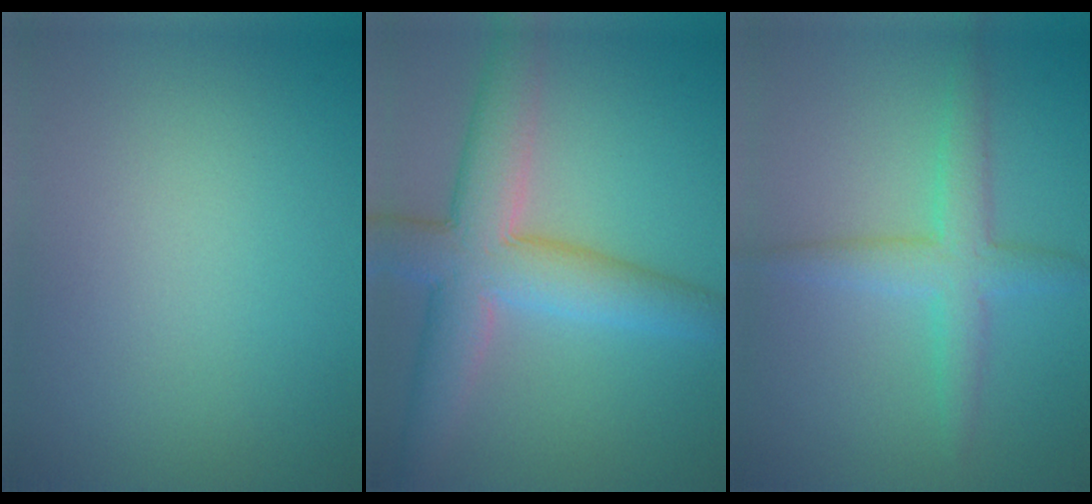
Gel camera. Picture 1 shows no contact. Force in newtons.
{"total": 7.5, "press": 7.5, "slide": 0.4}
{"total": 3.3, "press": 3.3, "slide": 0.1}